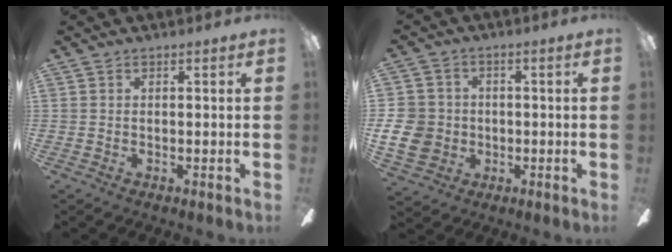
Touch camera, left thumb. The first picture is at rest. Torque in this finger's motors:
{"motor_torque": [-0.43, 0.98, 0.43, -0.29, 0.09]}